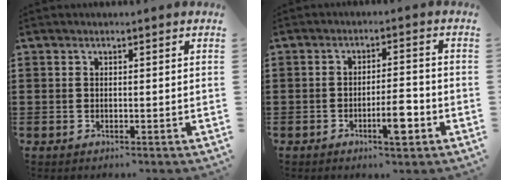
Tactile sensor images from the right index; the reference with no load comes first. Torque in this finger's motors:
{"motor_torque": [1.41, -0.44, 0.38, 0.16]}